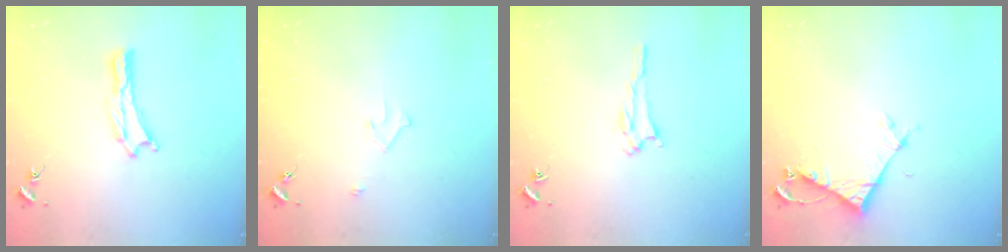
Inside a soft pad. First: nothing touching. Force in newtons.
{"total": 2.2, "press": 2.2, "slide": 0.2}
{"total": 1.5, "press": 1.5, "slide": 0.2}
{"total": 4.7, "press": 4.7, "slide": 0.3}